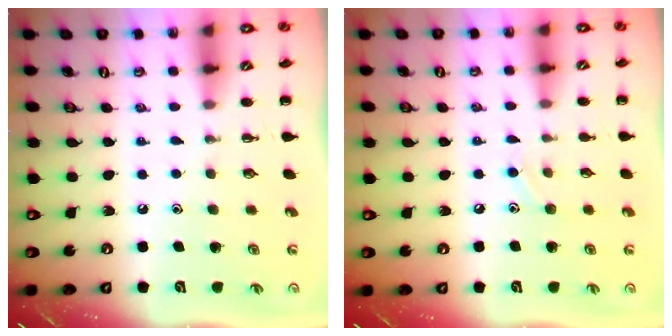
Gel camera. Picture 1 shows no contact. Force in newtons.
{"total": 6.3, "press": 5.9, "slide": 2.1}